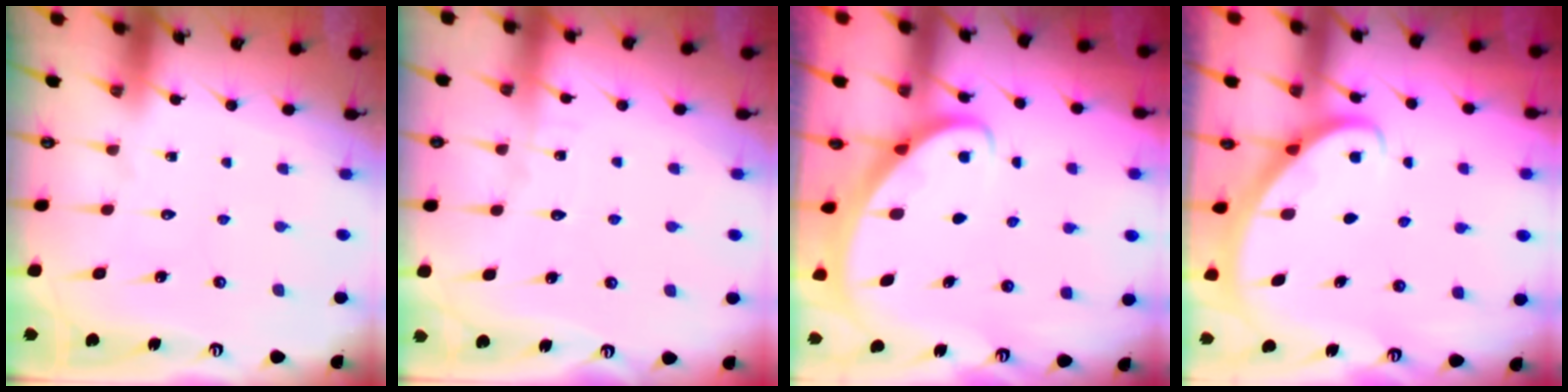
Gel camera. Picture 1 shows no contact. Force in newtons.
{"total": 2.6, "press": 2.6, "slide": 0.3}
{"total": 2.7, "press": 2.6, "slide": 0.2}
{"total": 2.8, "press": 2.8, "slide": 0.2}